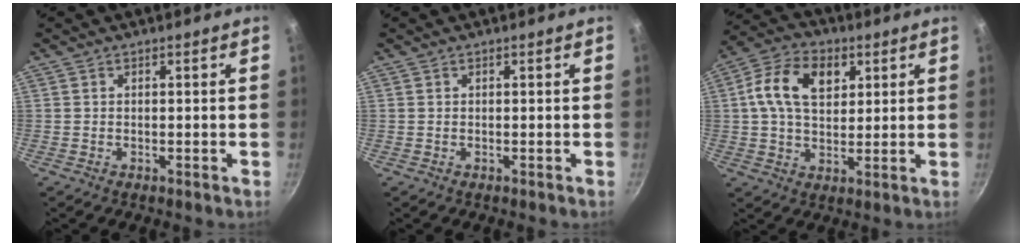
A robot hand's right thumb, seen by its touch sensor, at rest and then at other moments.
{"total": 0.0}
{"total": 12.4, "force": [3.5, 8.3, 8.5], "torque": [-0.138, 0.006, 0.048]}